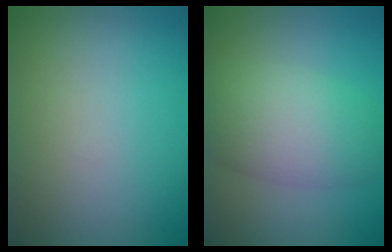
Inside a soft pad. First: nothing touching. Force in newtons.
{"total": 6.2, "press": 6.2, "slide": 0.1}